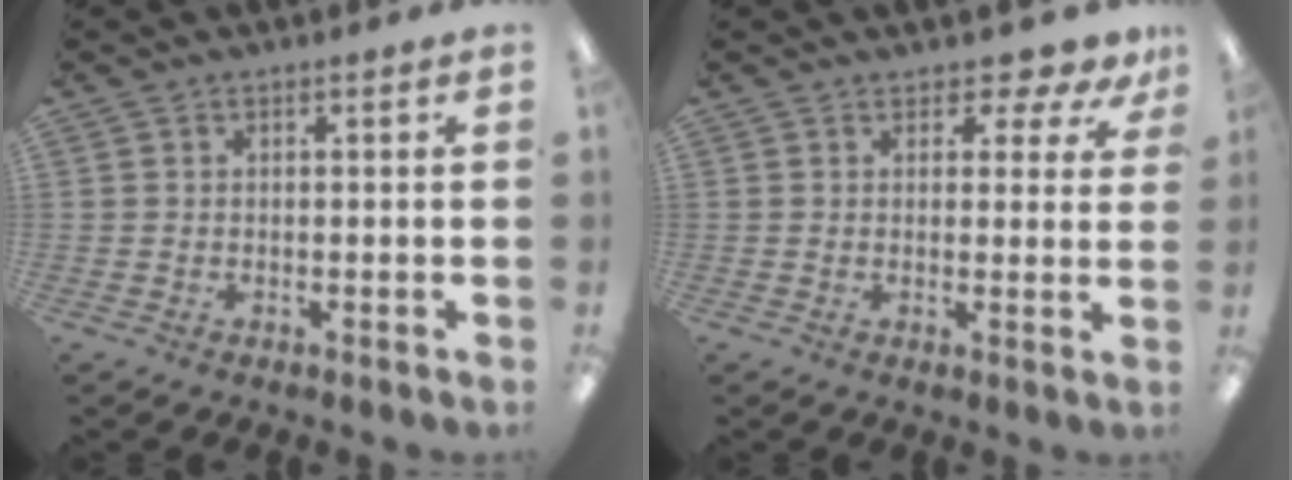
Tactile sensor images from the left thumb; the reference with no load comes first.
{"total": 4.4, "force": [3.3, 2.4, 1.8], "torque": [-0.021, -0.018, 0.056]}